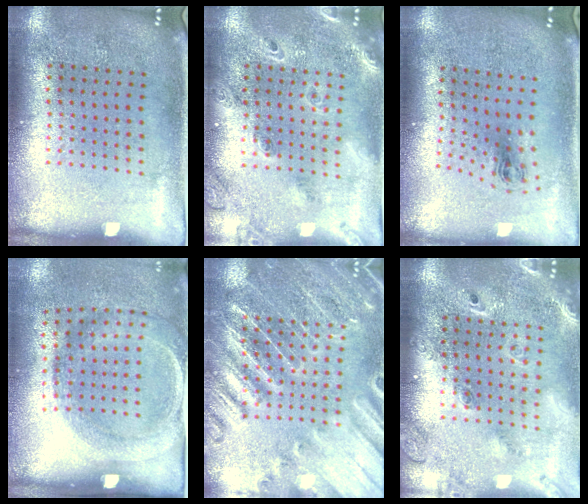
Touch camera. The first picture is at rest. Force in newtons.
{"total": 2.0, "press": 1.7, "slide": 0.9}
{"total": 0.9, "press": 0.4, "slide": 0.8}
{"total": 1.8, "press": 1.2, "slide": 1.4}
{"total": 3.1, "press": 3.1, "slide": 0.6}
{"total": 2.3, "press": 1.8, "slide": 1.3}